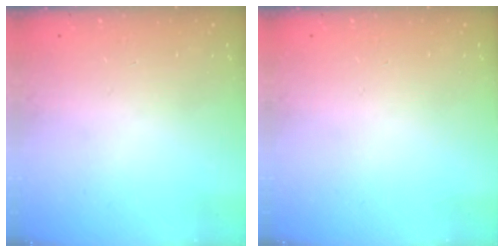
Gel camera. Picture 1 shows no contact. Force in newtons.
{"total": 0.0}